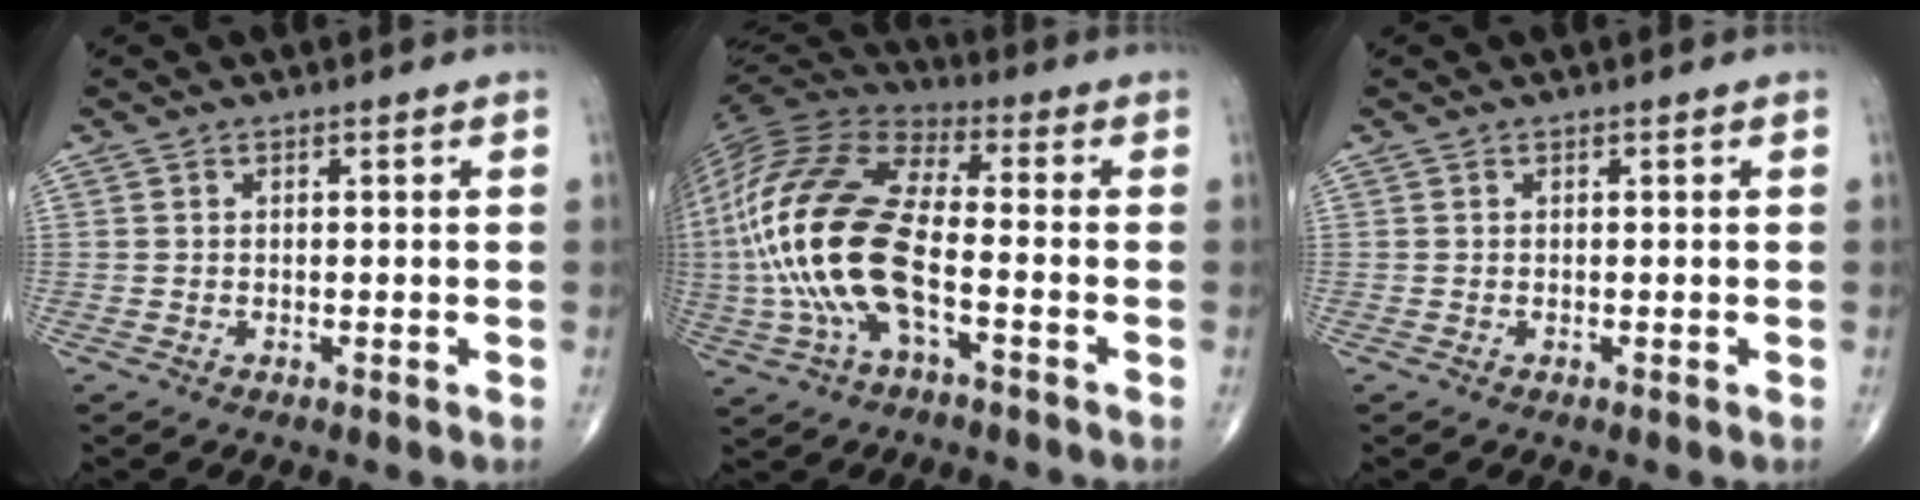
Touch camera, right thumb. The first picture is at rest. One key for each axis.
{"total": 21.7, "fx": -3.8, "fy": 9.4, "fz": 19.2, "tx": -0.427, "ty": 0.022, "tz": -0.072}
{"total": 0.0}